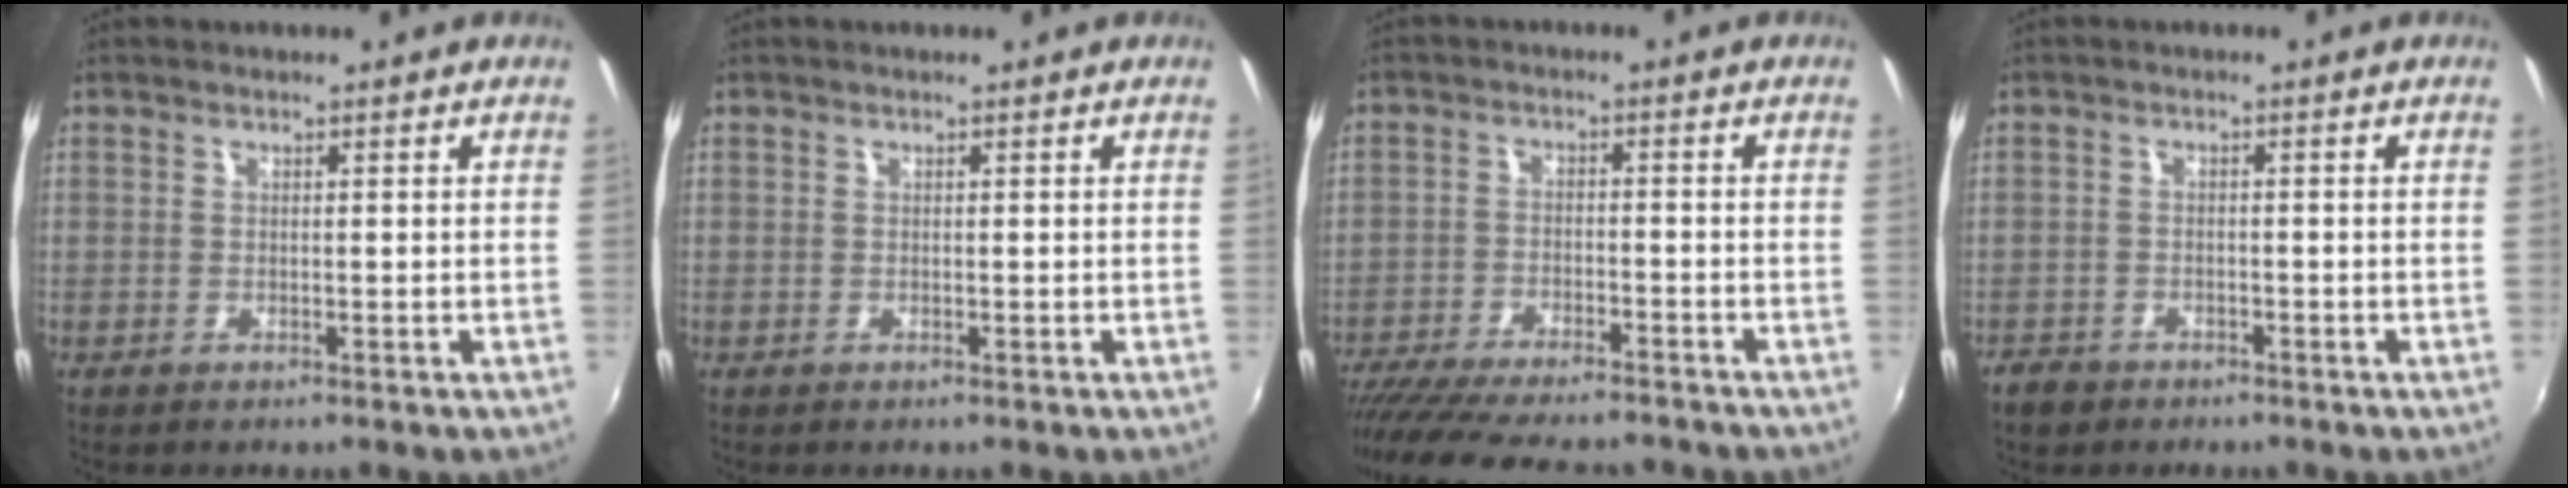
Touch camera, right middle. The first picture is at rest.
{"total": 0.0}
{"total": 19.2, "force": [-16.5, 3.9, 8.9], "torque": [-0.180, -0.035, -0.257]}
{"total": 3.6, "force": [-2.6, 2.2, 1.0], "torque": [-0.034, -0.003, -0.046]}